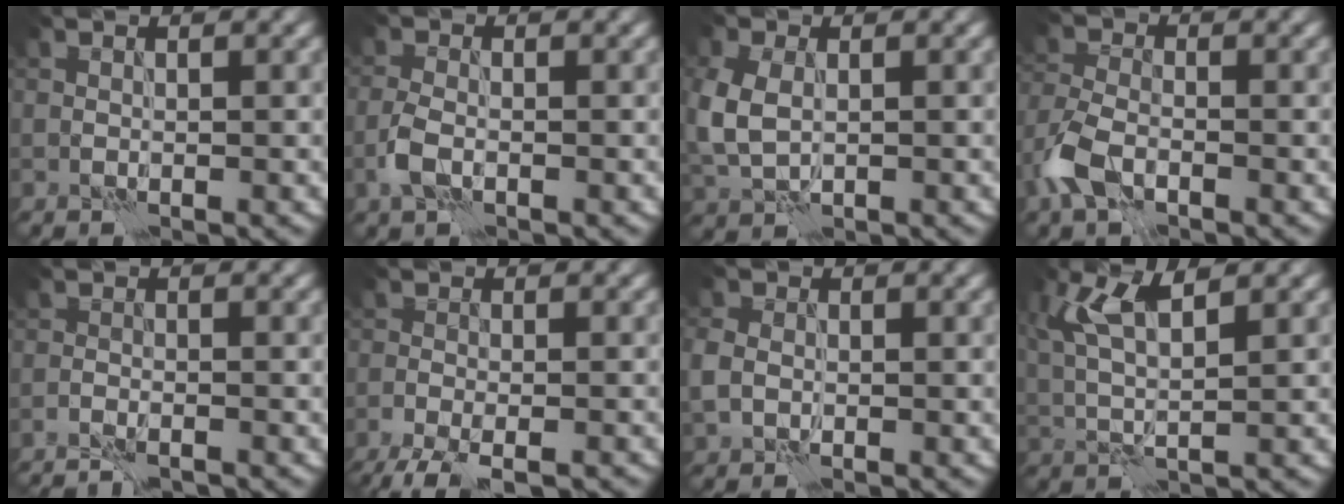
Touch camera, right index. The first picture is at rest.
{"total": 2.3, "force": [-1.0, 1.2, 1.7], "torque": [-0.039, 0.001, -0.027]}
{"total": 4.5, "force": [0.0, 3.2, 3.1], "torque": [-0.088, -0.004, 0.005]}
{"total": 4.4, "force": [-2.4, 2.4, 2.8], "torque": [-0.069, -0.002, -0.059]}
{"total": 2.6, "force": [-2.4, 0.3, 0.9], "torque": [-0.019, 0.003, -0.039]}
{"total": 5.0, "force": [-3.9, 1.0, 3.0], "torque": [-0.052, -0.022, -0.070]}
{"total": 2.6, "force": [-0.3, 2.2, 1.4], "torque": [-0.033, -0.002, -0.005]}
{"total": 5.3, "force": [2.2, 1.5, 4.6], "torque": [-0.103, 0.007, 0.045]}